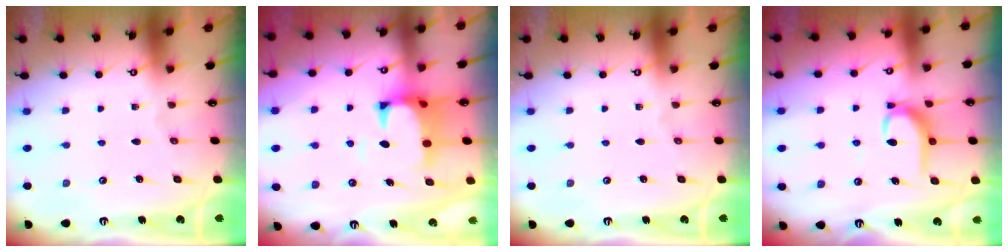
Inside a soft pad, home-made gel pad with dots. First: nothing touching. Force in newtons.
{"total": 2.6, "press": 2.3, "slide": 1.1}
{"total": 0.0}
{"total": 7.3, "press": 7.3, "slide": 0.4}